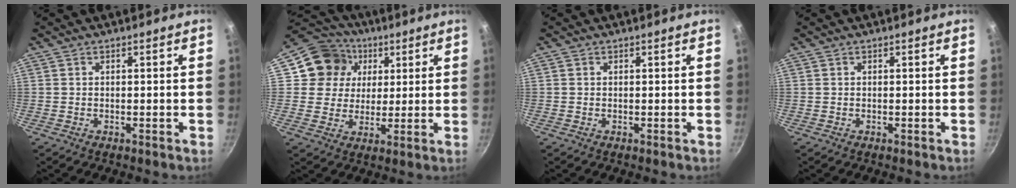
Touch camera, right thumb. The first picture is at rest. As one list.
[{"total": 11.8, "force": [3.6, 10.7, 3.3], "torque": [-0.024, 0.010, 0.052]}, {"total": 0.0}, {"total": 0.0}]